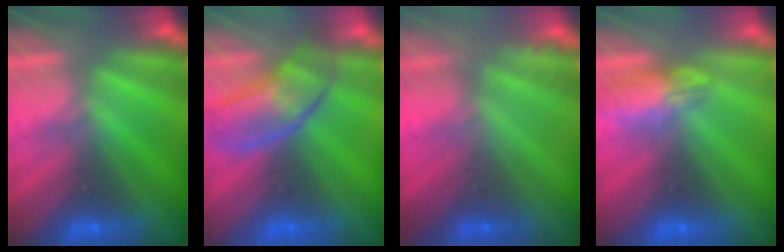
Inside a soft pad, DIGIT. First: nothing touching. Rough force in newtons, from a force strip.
{"total": 2.8}
{"total": 2.2}
{"total": 2.4}